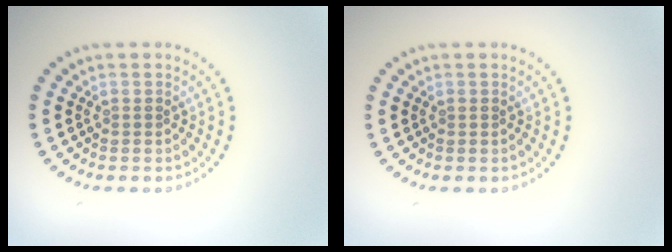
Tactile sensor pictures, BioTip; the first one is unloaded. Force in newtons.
{"total": 0.0}